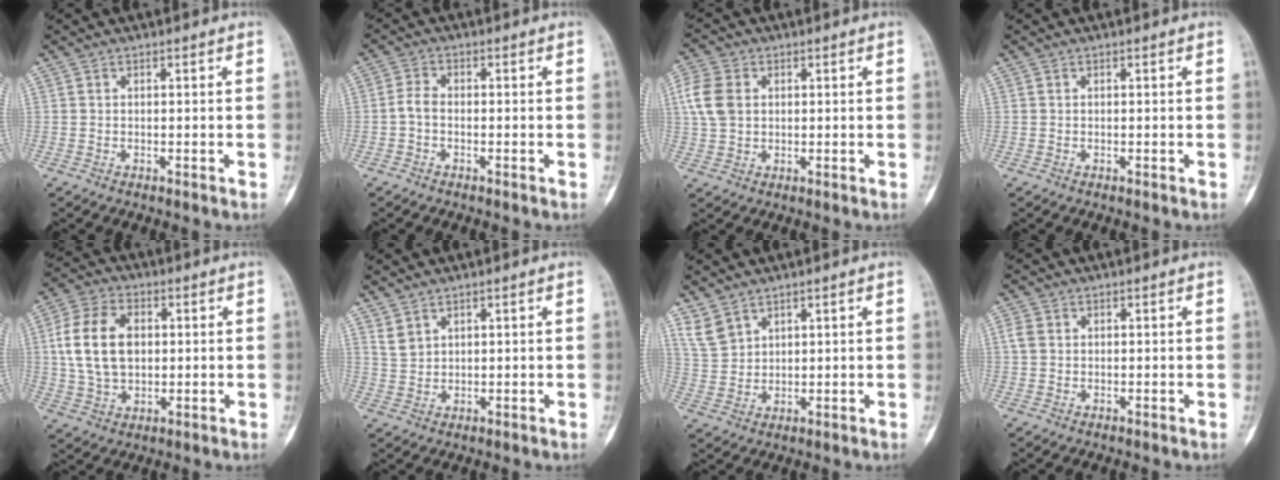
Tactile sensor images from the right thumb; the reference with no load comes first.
{"total": 2.6, "force": [-0.7, 1.5, 2.0], "torque": [-0.039, 0.008, -0.022]}
{"total": 7.2, "force": [1.4, 5.3, 4.6], "torque": [-0.102, 0.007, 0.024]}
{"total": 0.0}
{"total": 12.9, "force": [1.7, 8.7, 9.4], "torque": [-0.167, 0.006, 0.030]}
{"total": 2.6, "force": [2.0, 1.4, 0.9], "torque": [-0.013, -0.011, 0.047]}
{"total": 4.7, "force": [3.5, 2.8, 1.4], "torque": [-0.023, -0.017, 0.083]}
{"total": 1.9, "force": [0.3, 1.5, 1.1], "torque": [-0.028, 0.005, 0.006]}